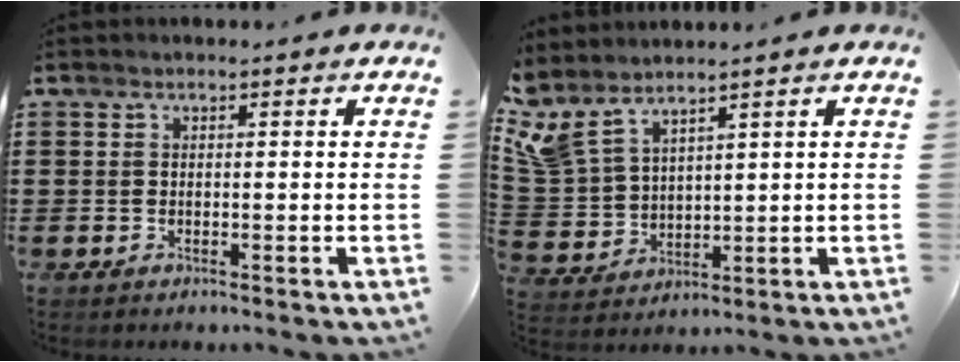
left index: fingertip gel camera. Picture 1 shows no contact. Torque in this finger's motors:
{"motor_torque": [-0.01, -0.01, -0.01, -0.04]}